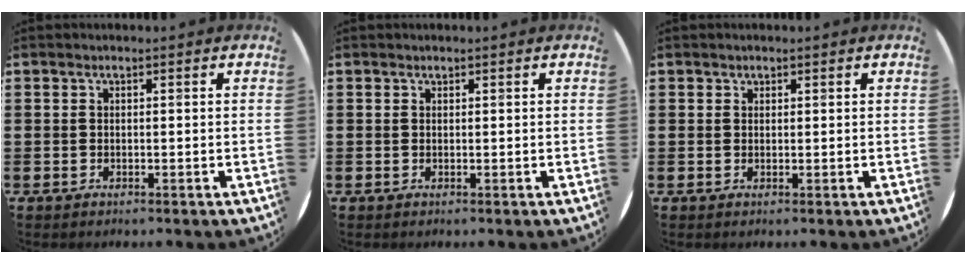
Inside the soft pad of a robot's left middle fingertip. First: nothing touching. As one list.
[{"total": 0.0}, {"total": 0.6, "force": [0.5, 0.4, -0.1], "torque": [0.008, 0.000, 0.008]}]